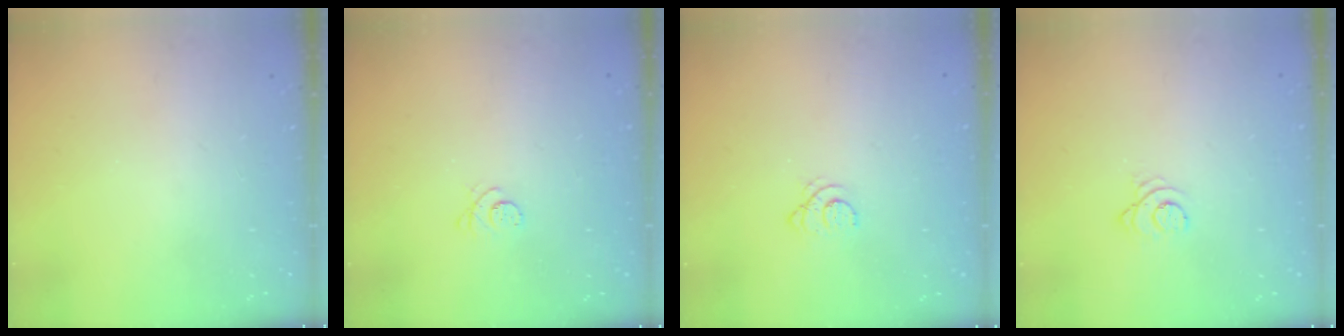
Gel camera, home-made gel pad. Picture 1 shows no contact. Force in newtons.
{"total": 2.6, "press": 2.6, "slide": 0.3}
{"total": 2.1, "press": 2.1, "slide": 0.2}
{"total": 2.8, "press": 2.8, "slide": 0.3}